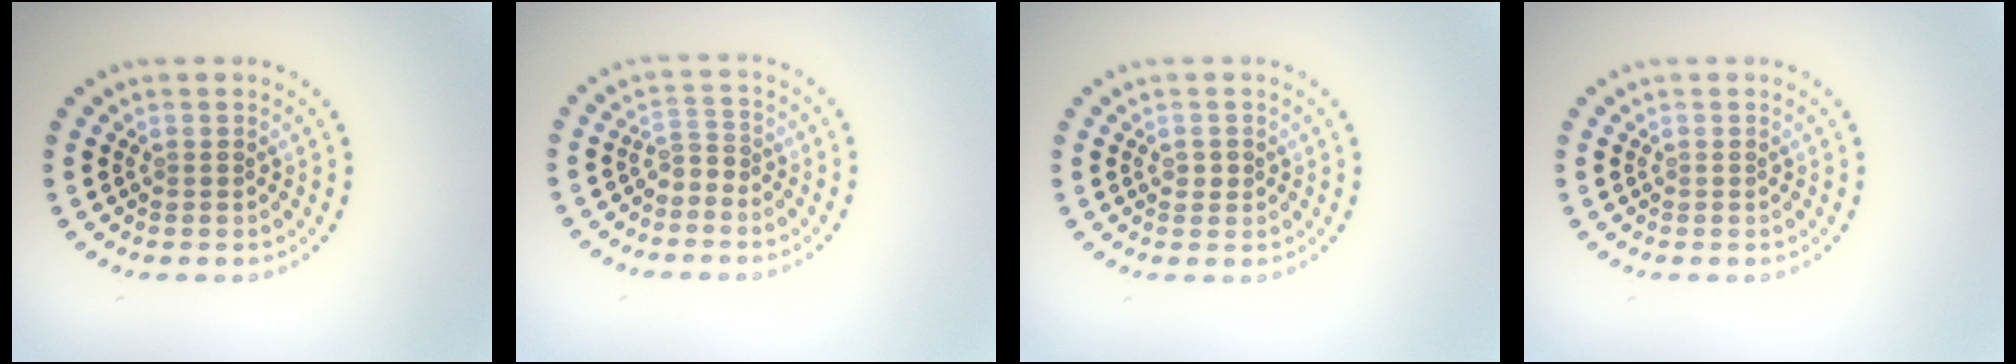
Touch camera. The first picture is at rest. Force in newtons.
{"total": 1.4, "press": 1.0, "slide": 1.0}
{"total": 1.0, "press": 1.0, "slide": 0.1}
{"total": 0.0}